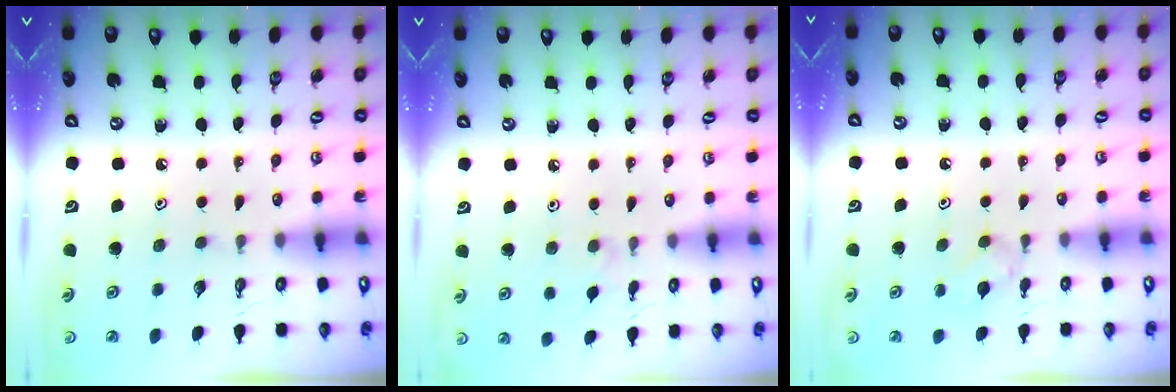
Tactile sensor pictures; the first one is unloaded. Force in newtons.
{"total": 1.1, "press": 1.0, "slide": 0.4}
{"total": 2.9, "press": 2.8, "slide": 0.6}